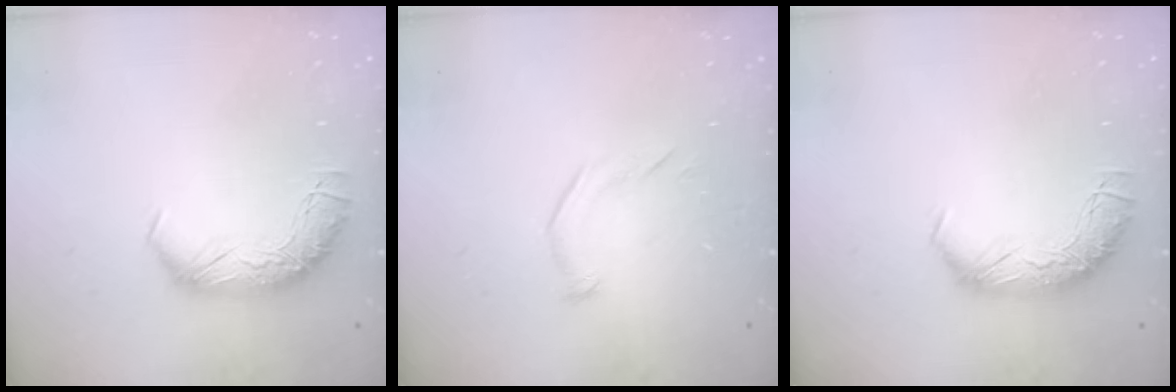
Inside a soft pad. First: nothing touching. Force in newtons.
{"total": 5.7, "press": 5.6, "slide": 1.0}
{"total": 0.0}